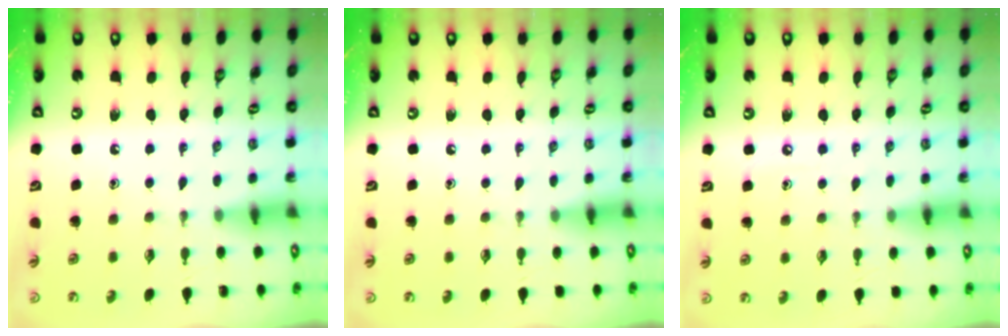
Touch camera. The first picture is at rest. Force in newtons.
{"total": 2.8, "press": 2.8, "slide": 0.5}
{"total": 7.0, "press": 7.0, "slide": 0.7}